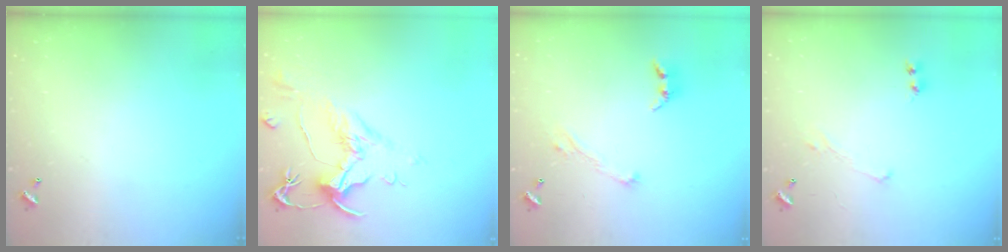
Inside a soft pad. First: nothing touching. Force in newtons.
{"total": 1.6, "press": 0.8, "slide": 1.5}
{"total": 2.9, "press": 2.8, "slide": 0.8}
{"total": 0.0}